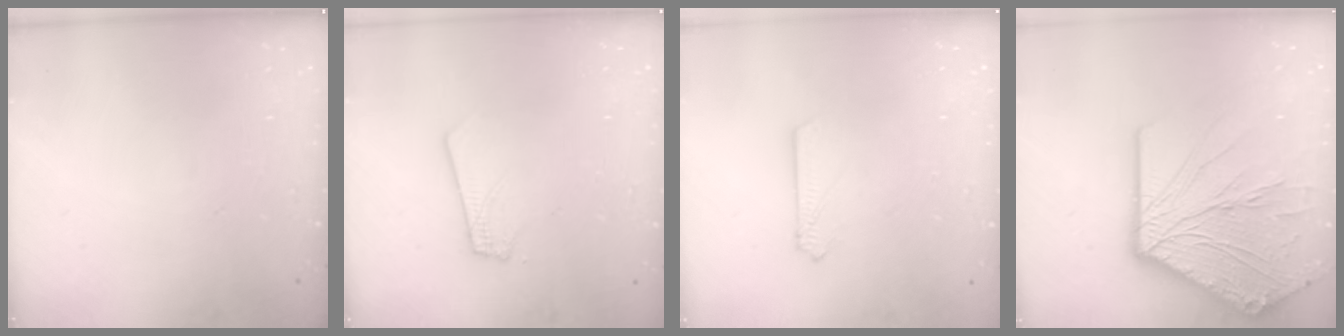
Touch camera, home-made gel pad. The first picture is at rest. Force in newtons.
{"total": 1.8, "press": 1.8, "slide": 0.1}
{"total": 2.6, "press": 2.6, "slide": 0.3}
{"total": 22.4, "press": 22.3, "slide": 2.8}